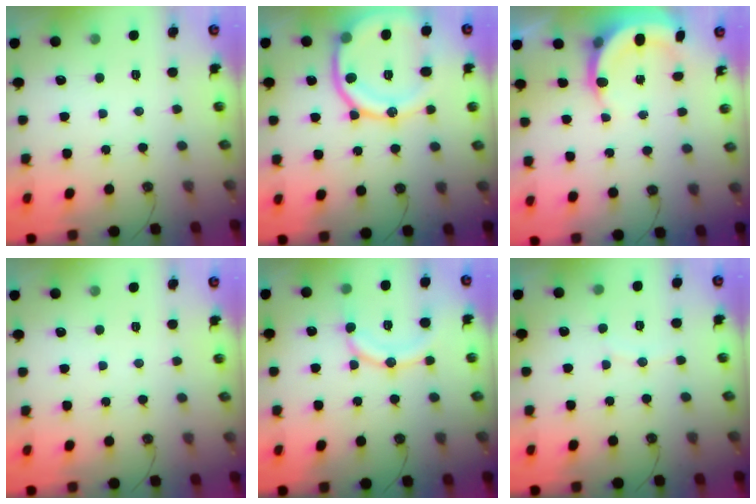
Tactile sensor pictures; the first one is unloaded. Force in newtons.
{"total": 18.9, "press": 18.8, "slide": 2.3}
{"total": 5.9, "press": 5.8, "slide": 1.2}
{"total": 0.0}
{"total": 13.2, "press": 13.0, "slide": 1.7}
{"total": 2.4, "press": 2.3, "slide": 0.3}